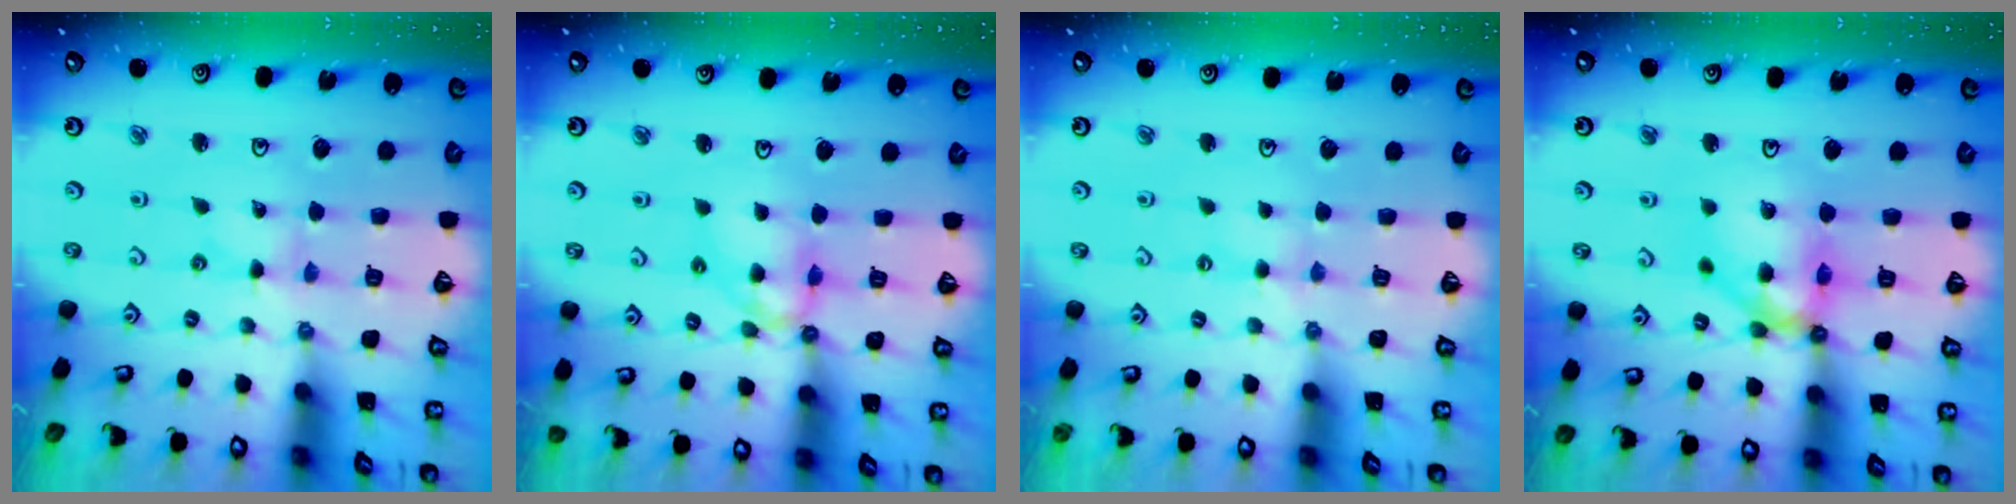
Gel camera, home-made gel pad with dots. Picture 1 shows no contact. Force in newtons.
{"total": 9.8, "press": 9.7, "slide": 1.2}
{"total": 2.0, "press": 1.9, "slide": 0.3}
{"total": 13.0, "press": 12.9, "slide": 1.9}